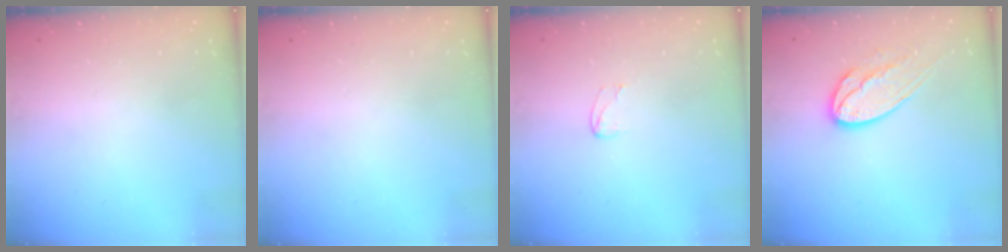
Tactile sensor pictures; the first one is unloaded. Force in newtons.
{"total": 0.0}
{"total": 2.9, "press": 2.9, "slide": 0.2}
{"total": 13.1, "press": 13.0, "slide": 1.1}